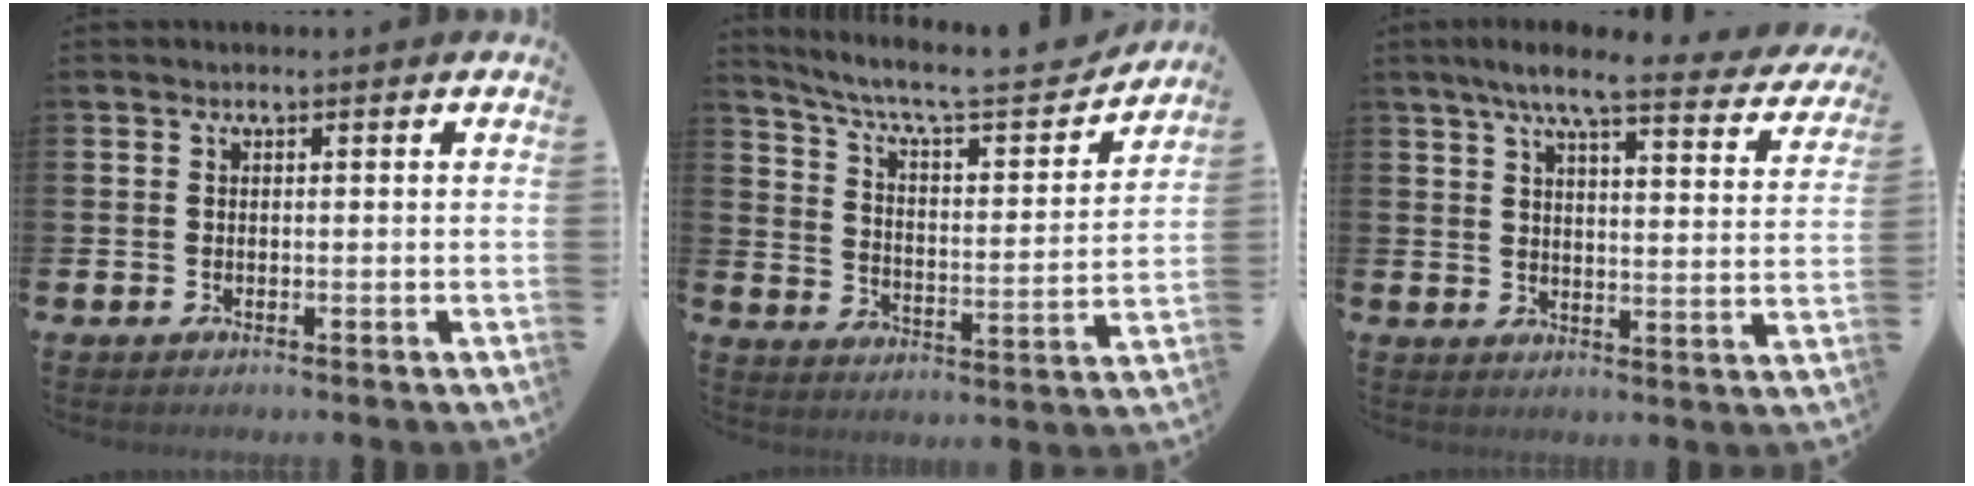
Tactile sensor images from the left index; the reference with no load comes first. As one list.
[{"total": 8.0, "force": [7.1, 1.7, 3.5], "torque": [-0.091, -0.052, 0.113]}, {"total": 7.4, "force": [6.3, 0.8, 3.8], "torque": [-0.080, -0.033, 0.103]}]